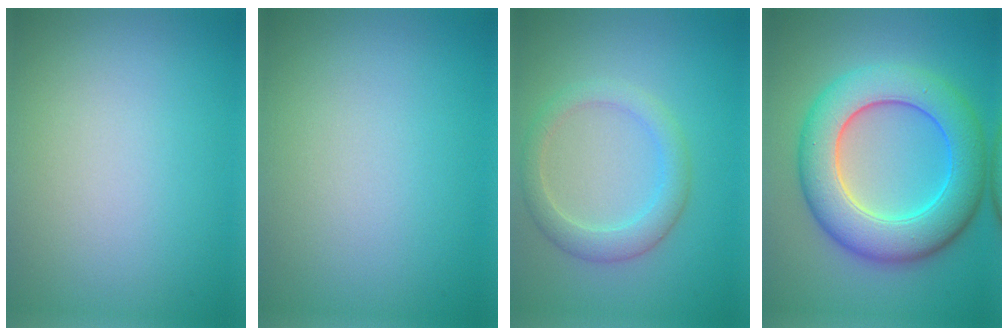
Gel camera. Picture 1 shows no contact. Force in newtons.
{"total": 0.0}
{"total": 3.1, "press": 3.1, "slide": 0.2}
{"total": 9.1, "press": 9.1, "slide": 0.1}